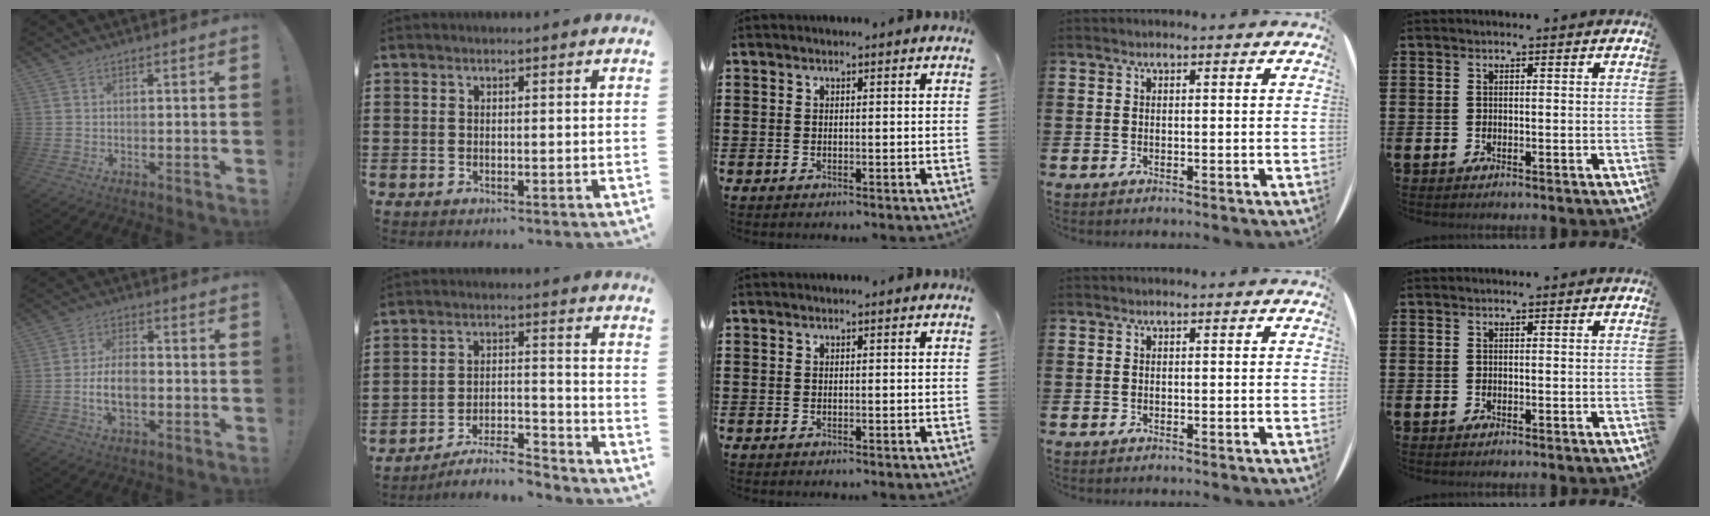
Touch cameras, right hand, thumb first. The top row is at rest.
{"thumb": {"total": 8.8, "force": [-2.1, 5.0, 6.9], "torque": [-0.134, 0.007, -0.038]}, "index": {"total": 6.4, "force": [-5.8, 0.9, 2.6], "torque": [-0.054, 0.004, -0.113]}}